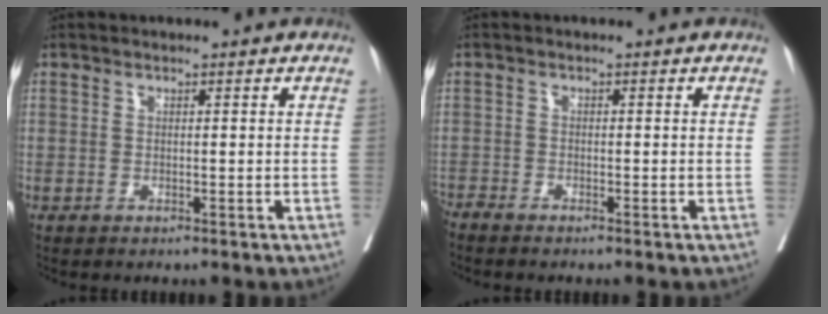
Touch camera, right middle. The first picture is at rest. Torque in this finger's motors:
{"motor_torque": [1.08, -1.06, 0.44, 0.19]}